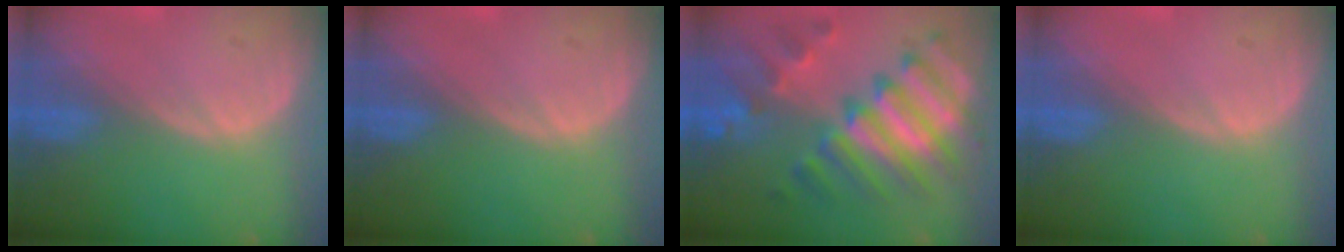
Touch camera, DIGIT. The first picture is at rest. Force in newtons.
{"total": 0.0}
{"total": 11.6, "press": 11.6, "slide": 1.1}
{"total": 0.0}